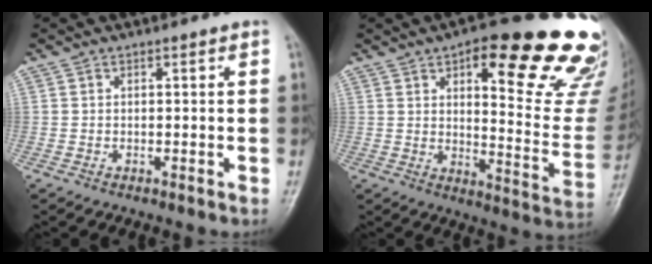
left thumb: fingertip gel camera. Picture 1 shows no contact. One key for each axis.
{"total": 25.9, "fx": 14.7, "fy": 8.0, "fz": 19.8, "tx": -0.207, "ty": -0.065, "tz": 0.191}